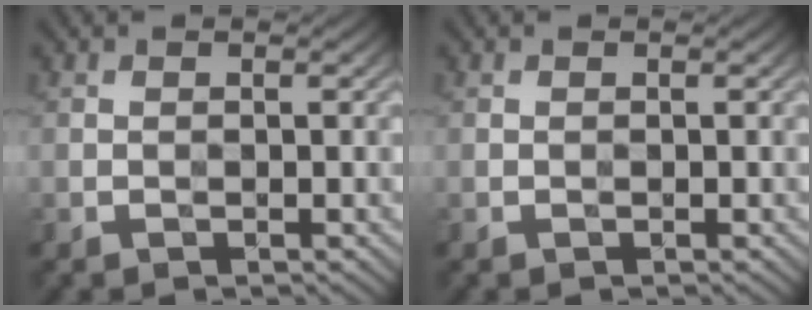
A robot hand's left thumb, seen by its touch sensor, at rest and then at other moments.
{"total": 0.0}